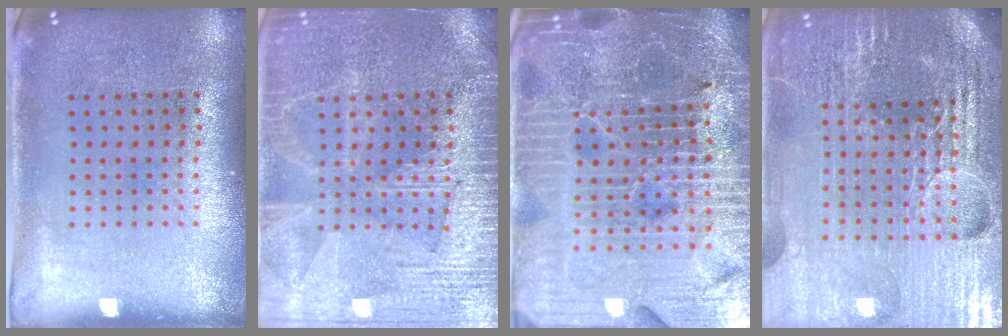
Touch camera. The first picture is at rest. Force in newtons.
{"total": 5.0, "press": 4.9, "slide": 0.6}
{"total": 6.1, "press": 5.5, "slide": 2.5}
{"total": 6.0, "press": 5.3, "slide": 2.8}